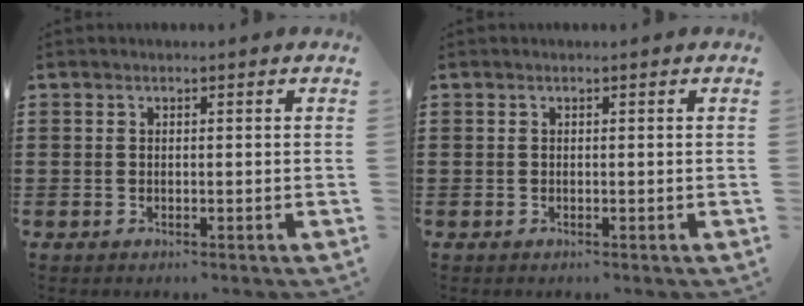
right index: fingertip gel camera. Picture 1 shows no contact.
{"total": 0.0}